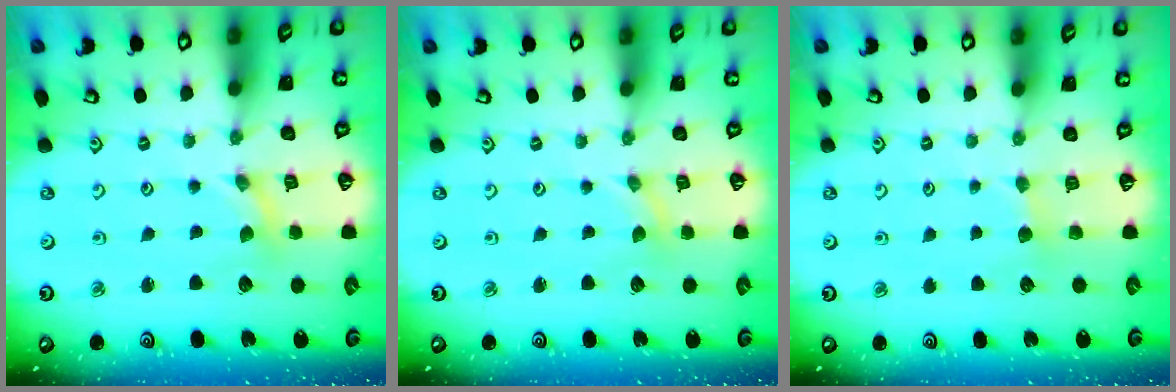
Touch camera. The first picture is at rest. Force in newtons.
{"total": 0.0}
{"total": 3.4, "press": 3.4, "slide": 0.5}